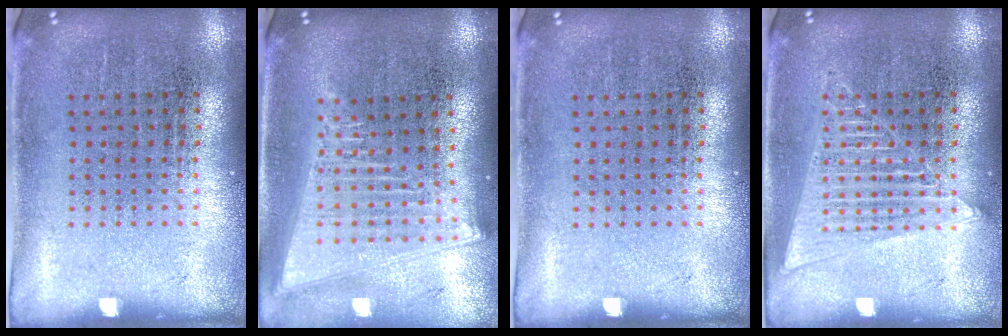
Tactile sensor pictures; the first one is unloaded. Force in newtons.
{"total": 2.1, "press": 1.8, "slide": 1.1}
{"total": 0.0}
{"total": 2.4, "press": 2.4, "slide": 0.3}